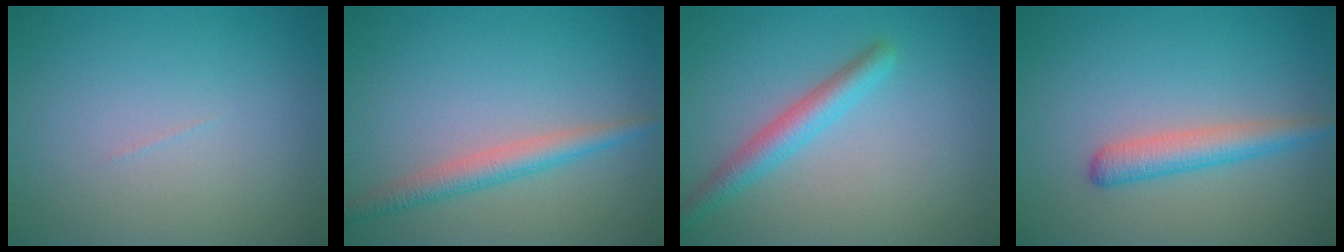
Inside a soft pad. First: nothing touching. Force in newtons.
{"total": 2.8, "press": 2.8, "slide": 0.1}
{"total": 2.9, "press": 2.9, "slide": 0.2}
{"total": 2.9, "press": 2.9, "slide": 0.1}